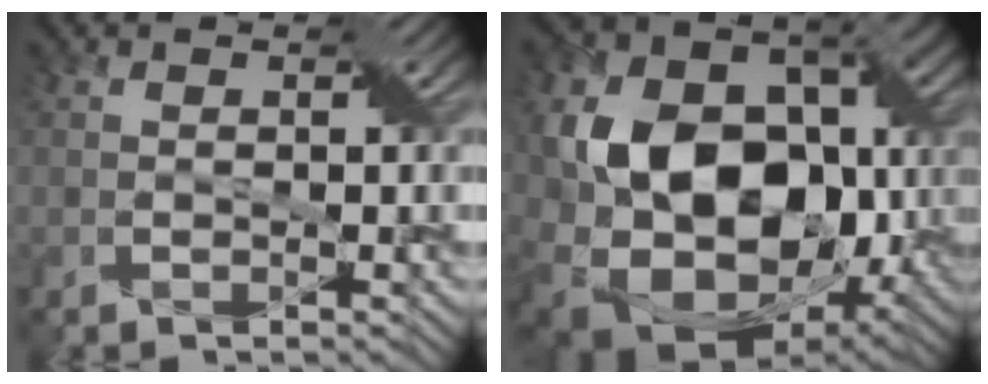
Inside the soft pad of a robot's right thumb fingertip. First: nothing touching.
{"total": 18.1, "force": [-0.4, 13.3, 12.2], "torque": [-0.249, -0.021, 0.003]}